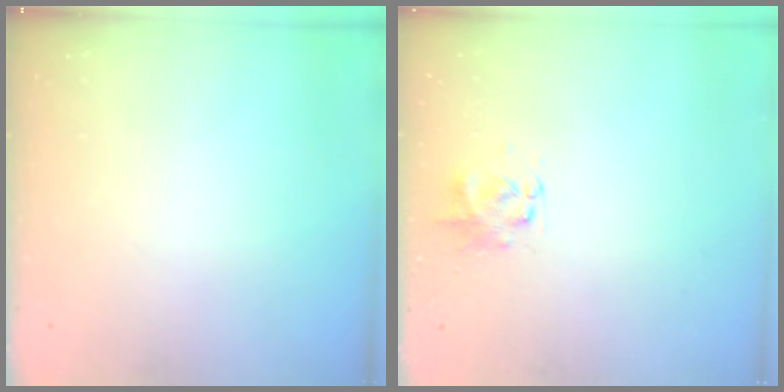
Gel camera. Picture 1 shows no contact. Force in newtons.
{"total": 2.8, "press": 2.6, "slide": 0.8}